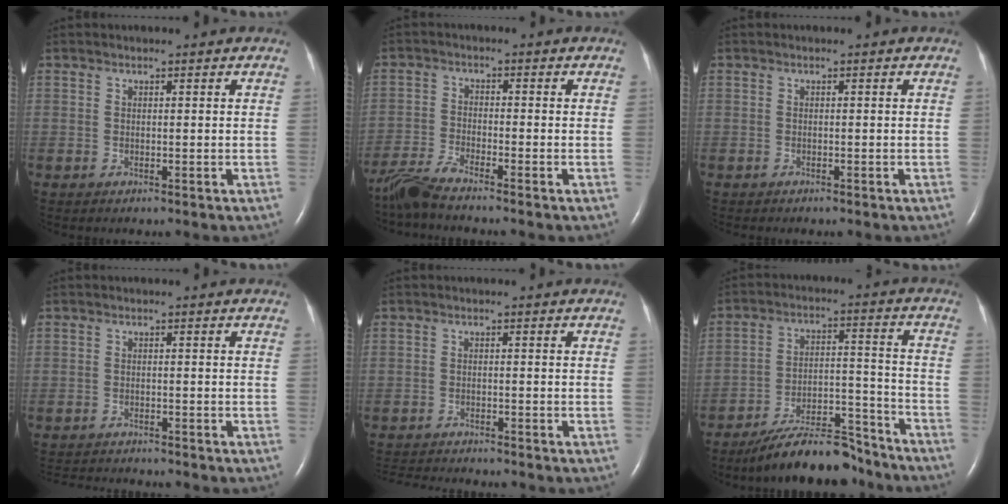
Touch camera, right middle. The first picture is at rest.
{"total": 5.6, "force": [-5.1, -0.5, 2.2], "torque": [-0.055, -0.024, -0.103]}
{"total": 1.2, "force": [-1.0, 0.2, 0.6], "torque": [-0.014, -0.004, -0.009]}
{"total": 6.1, "force": [-5.9, 0.4, 1.5], "torque": [-0.023, -0.012, -0.089]}
{"total": 6.4, "force": [-6.1, 0.1, 1.6], "torque": [-0.027, -0.016, -0.097]}
{"total": 12.5, "force": [-11.1, 2.7, 5.1], "torque": [-0.080, 0.021, -0.185]}